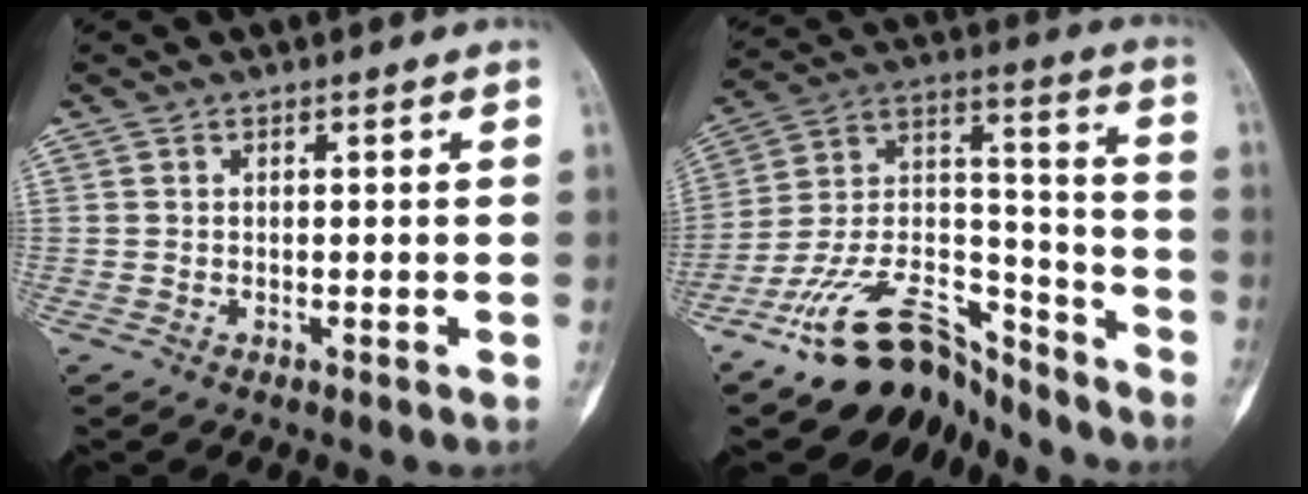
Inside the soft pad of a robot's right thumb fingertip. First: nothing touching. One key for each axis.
{"total": 17.7, "fx": -14.8, "fy": 7.6, "fz": 5.9, "tx": -0.075, "ty": 0.133, "tz": -0.264}